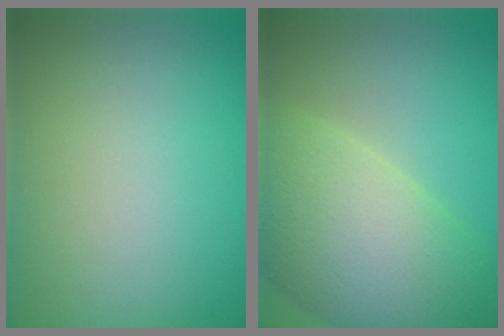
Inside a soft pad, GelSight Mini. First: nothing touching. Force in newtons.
{"total": 10.8, "press": 10.8, "slide": 0.6}